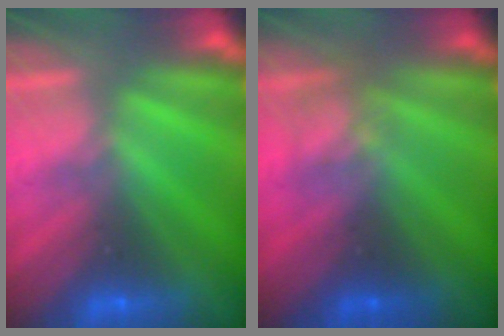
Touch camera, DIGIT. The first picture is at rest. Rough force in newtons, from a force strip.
{"total": 2.4}